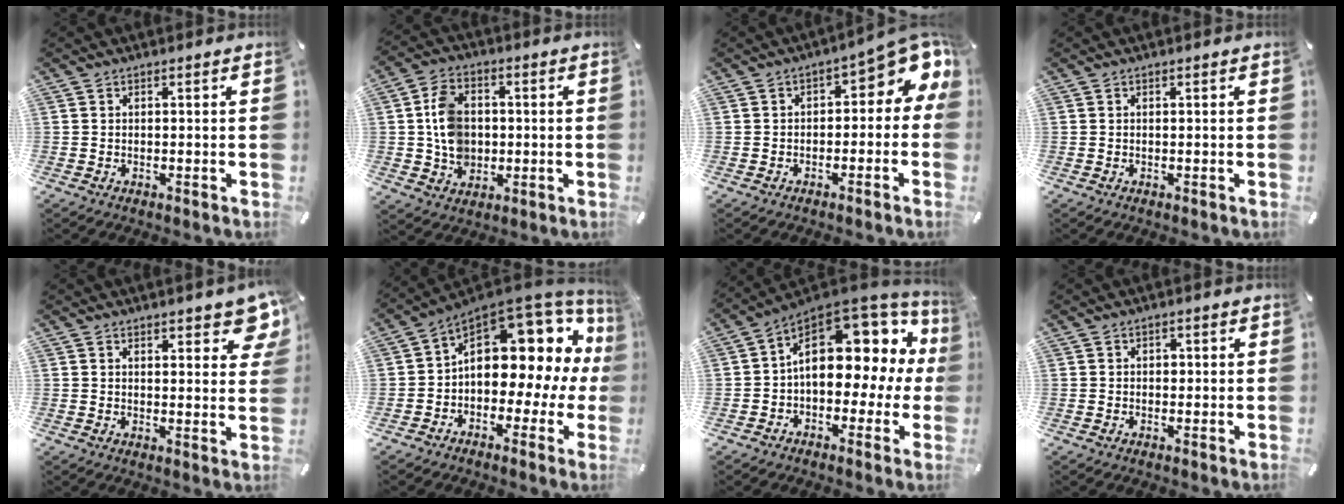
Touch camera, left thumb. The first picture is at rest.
{"total": 9.6, "force": [0.1, 7.9, 5.4], "torque": [-0.104, 0.008, 0.004]}
{"total": 7.6, "force": [2.6, 4.0, 5.9], "torque": [-0.076, -0.022, 0.040]}
{"total": 0.0}
{"total": 6.7, "force": [4.9, 2.6, 3.8], "torque": [-0.045, -0.028, 0.082]}
{"total": 13.2, "force": [5.1, 8.9, 8.3], "torque": [-0.100, -0.064, 0.082]}
{"total": 16.6, "force": [5.3, 10.6, 11.6], "torque": [-0.145, -0.045, 0.090]}
{"total": 1.1, "force": [0.1, 0.9, 0.5], "torque": [-0.004, 0.001, -0.001]}